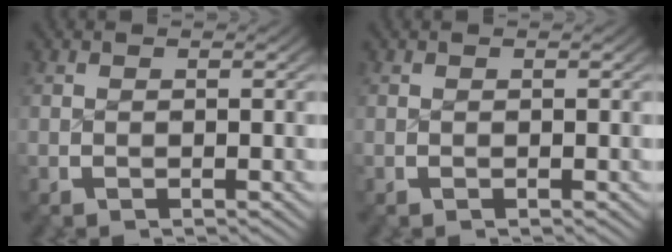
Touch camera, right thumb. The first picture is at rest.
{"total": 0.0}